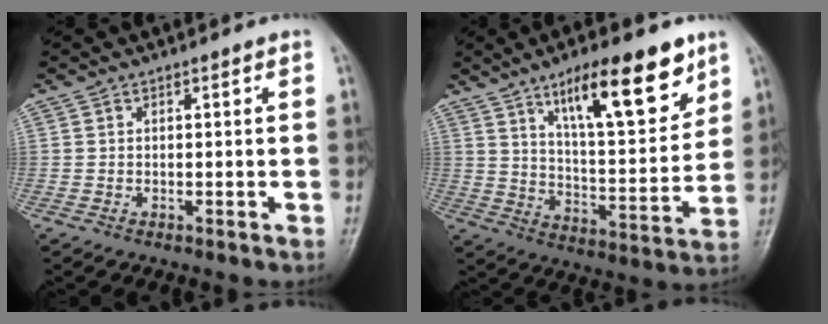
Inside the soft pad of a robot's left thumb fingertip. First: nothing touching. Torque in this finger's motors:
{"motor_torque": [0.88, 0.66, 1.61, -1.17, 0.15]}